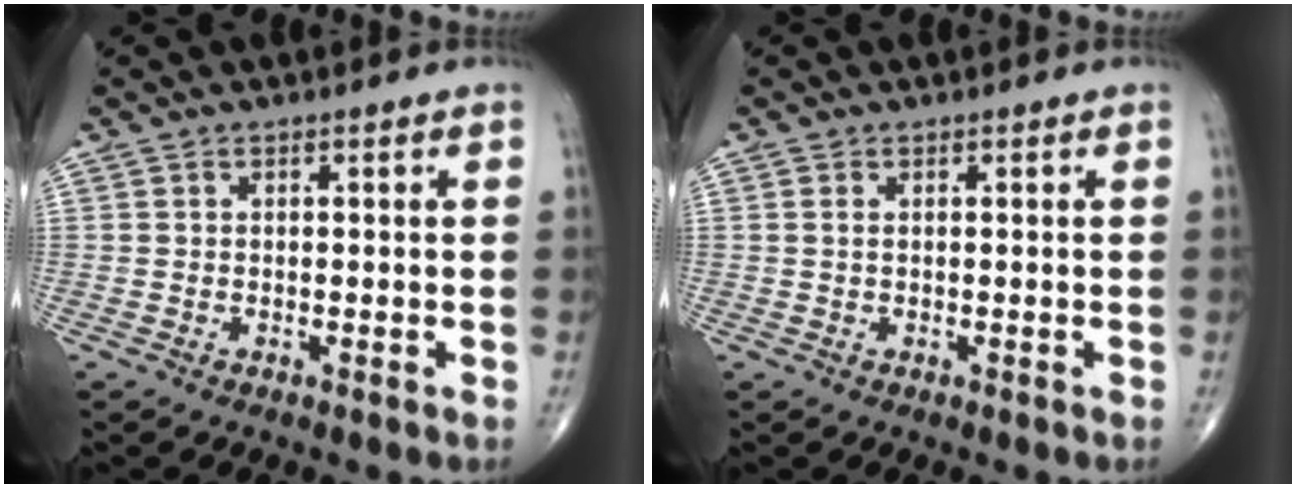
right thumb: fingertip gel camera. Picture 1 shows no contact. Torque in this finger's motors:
{"motor_torque": [-0.21, -0.07, 0.17, 0.21, -0.02]}